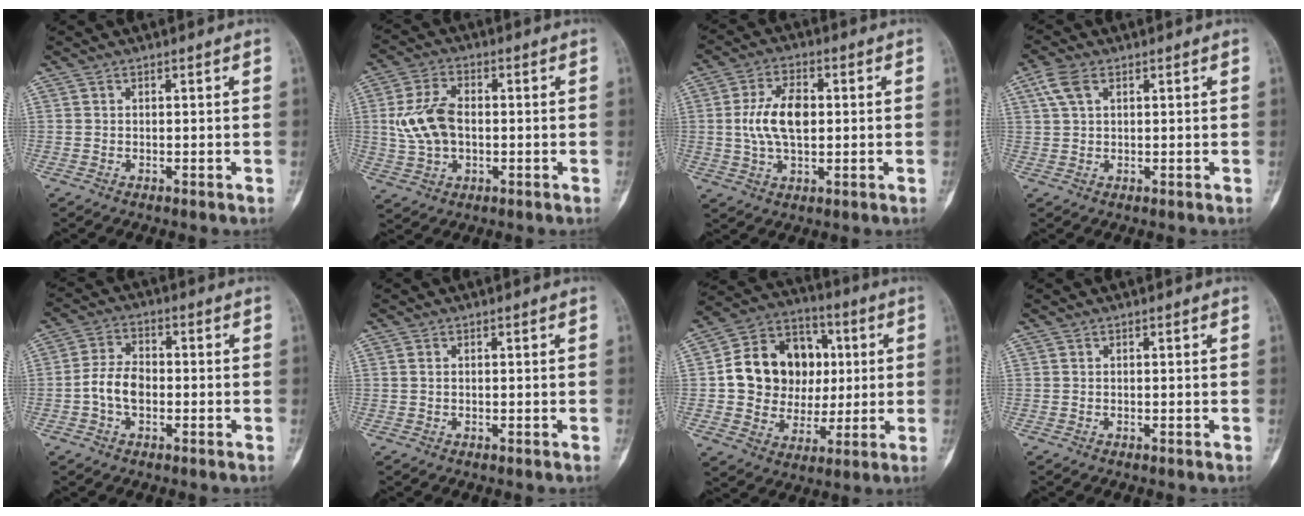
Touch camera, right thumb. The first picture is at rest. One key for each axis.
{"total": 9.9, "fx": 0.0, "fy": 6.2, "fz": 7.7, "tx": -0.152, "ty": 0.011, "tz": 0.001}
{"total": 9.7, "fx": 0.6, "fy": 5.3, "fz": 8.1, "tx": -0.152, "ty": 0.008, "tz": 0.011}
{"total": 4.3, "fx": 1.9, "fy": 2.5, "fz": 3.0, "tx": -0.070, "ty": 0.012, "tz": 0.040}
{"total": 6.4, "fx": -1.4, "fy": 4.2, "fz": 4.7, "tx": -0.085, "ty": 0.021, "tz": -0.034}
{"total": 0.7, "fx": 0.1, "fy": 0.5, "fz": 0.5, "tx": -0.014, "ty": 0.000, "tz": 0.002}
{"total": 18.0, "fx": 1.7, "fy": 15.2, "fz": 9.6, "tx": -0.117, "ty": 0.025, "tz": 0.039}
{"total": 0.0}